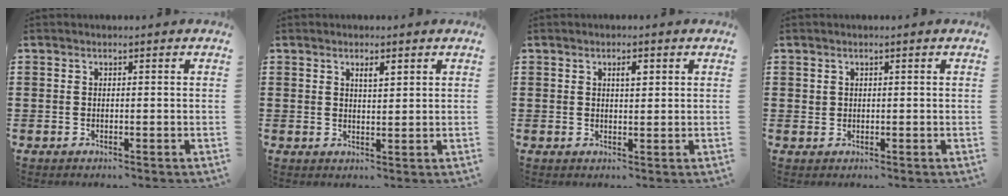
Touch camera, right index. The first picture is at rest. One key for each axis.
{"total": 1.9, "fx": 1.0, "fy": 0.6, "fz": 1.5, "tx": -0.024, "ty": 0.000, "tz": 0.015}
{"total": 2.0, "fx": 0.7, "fy": 0.7, "fz": 1.7, "tx": -0.026, "ty": 0.003, "tz": 0.009}
{"total": 0.9, "fx": 0.5, "fy": 0.8, "fz": 0.2, "tx": -0.007, "ty": 0.002, "tz": 0.010}